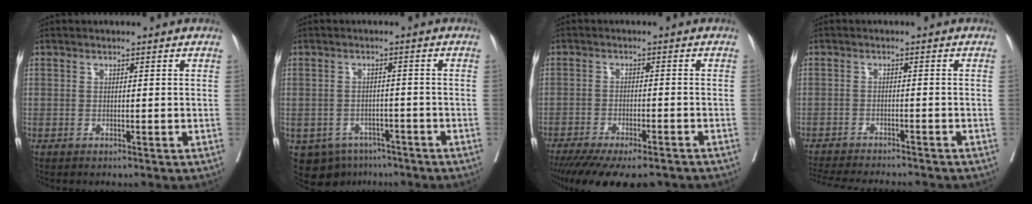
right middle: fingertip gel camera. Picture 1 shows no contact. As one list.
[{"total": 8.0, "force": [-5.1, 5.7, 2.3], "torque": [-0.036, 0.005, -0.067]}, {"total": 15.8, "force": [-12.8, 4.0, 8.2], "torque": [-0.145, -0.027, -0.180]}, {"total": 13.6, "force": [-12.4, 2.0, 5.2], "torque": [-0.097, -0.019, -0.172]}]